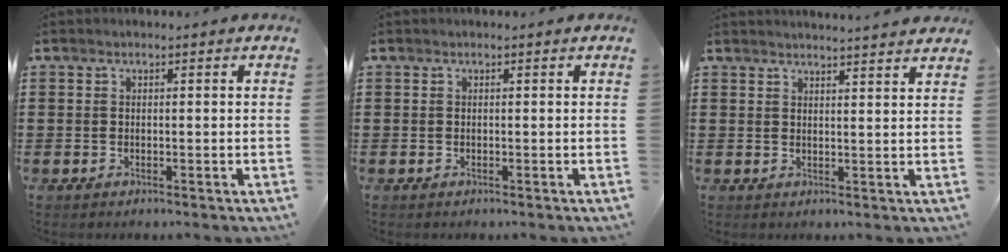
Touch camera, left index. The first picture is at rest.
{"total": 0.0}
{"total": 2.5, "force": [2.5, -0.4, 0.1], "torque": [-0.009, -0.011, 0.047]}